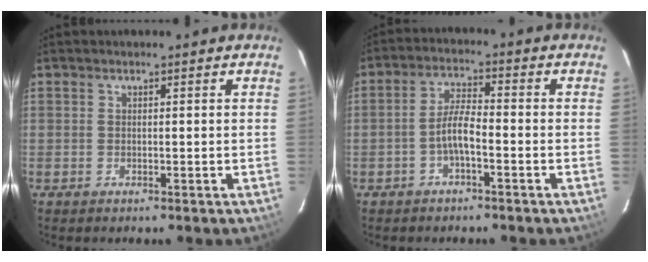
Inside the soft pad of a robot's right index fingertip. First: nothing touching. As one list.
[{"total": 4.6, "force": [-2.1, 1.0, 4.0], "torque": [-0.083, 0.012, -0.041]}]